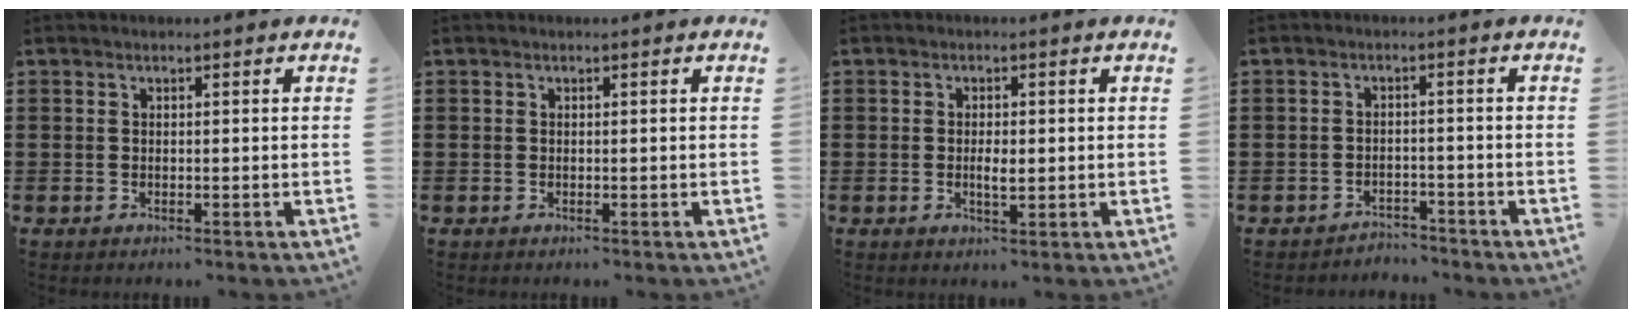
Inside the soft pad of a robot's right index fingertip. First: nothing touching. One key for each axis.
{"total": 0.0}
{"total": 2.5, "fx": -0.1, "fy": 0.8, "fz": 2.3, "tx": -0.044, "ty": -0.001, "tz": -0.003}
{"total": 2.6, "fx": -2.6, "fy": 0.5, "fz": -0.2, "tx": -0.005, "ty": 0.003, "tz": -0.058}